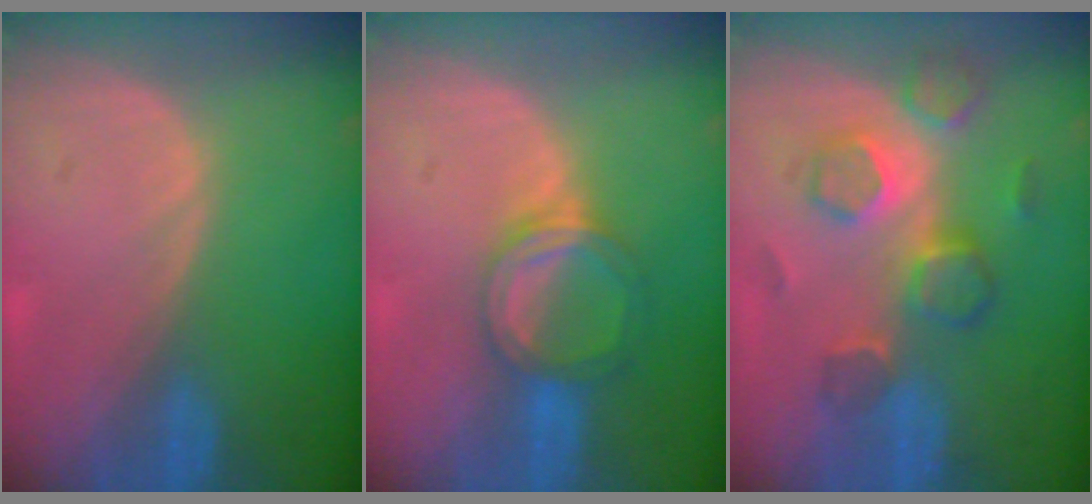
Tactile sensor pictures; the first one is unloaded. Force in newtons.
{"total": 5.3, "press": 5.0, "slide": 1.7}
{"total": 8.8, "press": 7.7, "slide": 4.2}